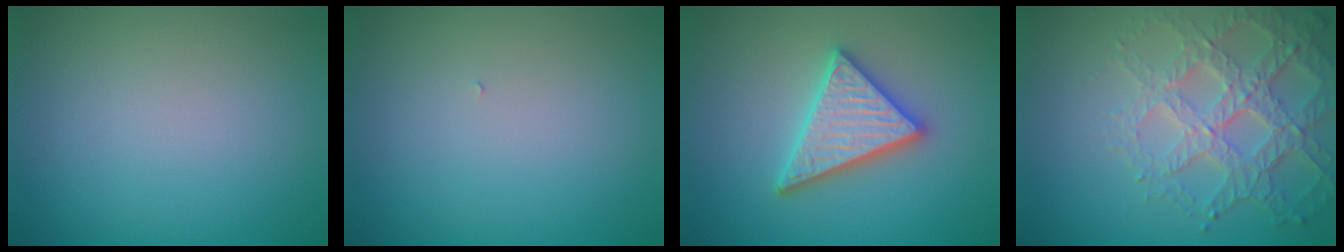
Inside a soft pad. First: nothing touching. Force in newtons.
{"total": 0.0}
{"total": 4.8, "press": 4.8, "slide": 0.7}
{"total": 5.9, "press": 4.7, "slide": 3.6}